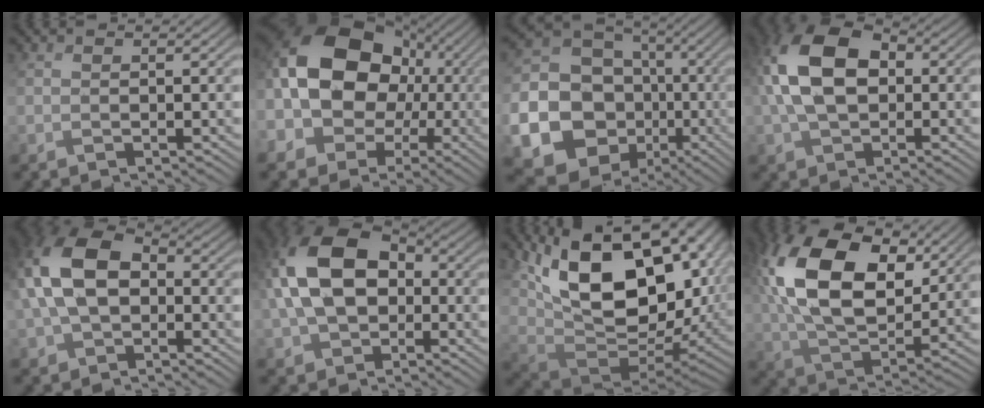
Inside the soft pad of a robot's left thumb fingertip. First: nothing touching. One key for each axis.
{"total": 20.0, "fx": 1.0, "fy": 15.4, "fz": 12.8, "tx": -0.291, "ty": 0.015, "tz": 0.001}
{"total": 25.6, "fx": -6.5, "fy": 22.9, "fz": 9.4, "tx": -0.267, "ty": -0.055, "tz": -0.109}
{"total": 11.8, "fx": 0.7, "fy": 7.6, "fz": 9.1, "tx": -0.215, "ty": 0.015, "tz": 0.003}
{"total": 11.2, "fx": -0.2, "fy": 7.2, "fz": 8.6, "tx": -0.214, "ty": 0.013, "tz": -0.016}
{"total": 13.3, "fx": -0.3, "fy": 9.0, "fz": 9.8, "tx": -0.227, "ty": 0.004, "tz": -0.015}
{"total": 19.4, "fx": 6.0, "fy": 11.0, "fz": 14.8, "tx": -0.285, "ty": 0.002, "tz": 0.115}
{"total": 18.1, "fx": 5.9, "fy": 10.5, "fz": 13.5, "tx": -0.308, "ty": 0.032, "tz": 0.102}